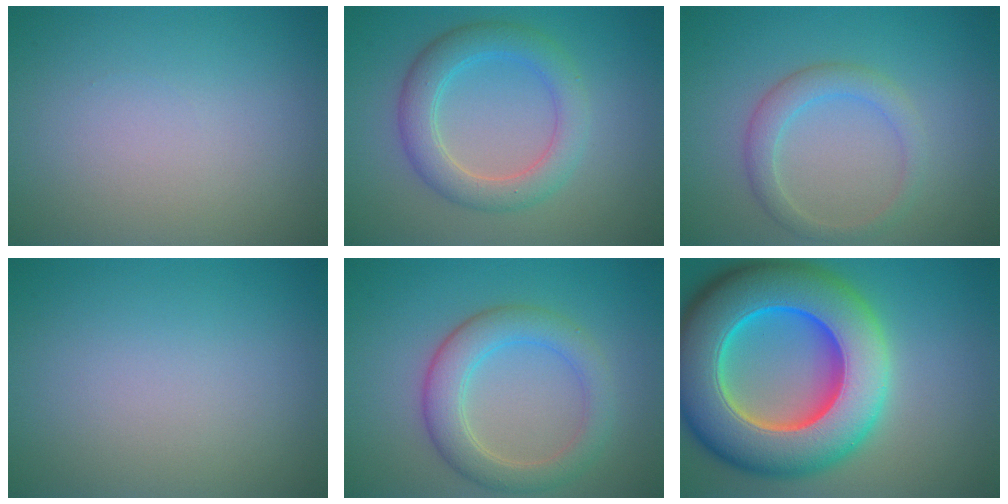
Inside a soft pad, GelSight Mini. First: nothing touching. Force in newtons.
{"total": 4.3, "press": 4.3, "slide": 0.1}
{"total": 2.6, "press": 2.5, "slide": 0.2}
{"total": 0.0}
{"total": 4.6, "press": 4.6, "slide": 0.1}
{"total": 15.6, "press": 15.6, "slide": 0.5}